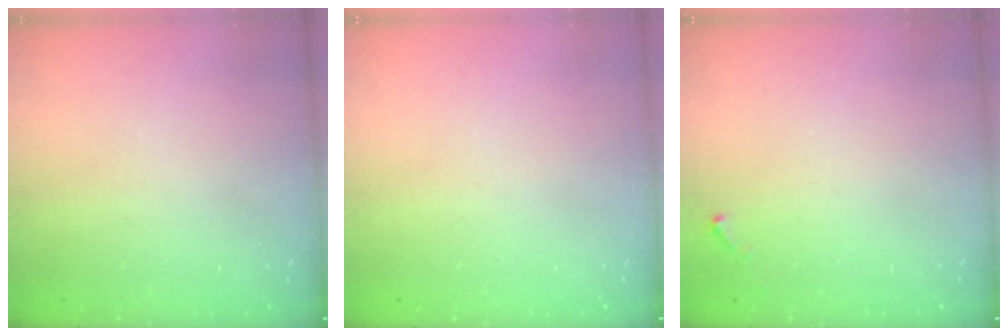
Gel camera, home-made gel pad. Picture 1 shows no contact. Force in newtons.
{"total": 0.0}
{"total": 2.8, "press": 2.8, "slide": 0.1}